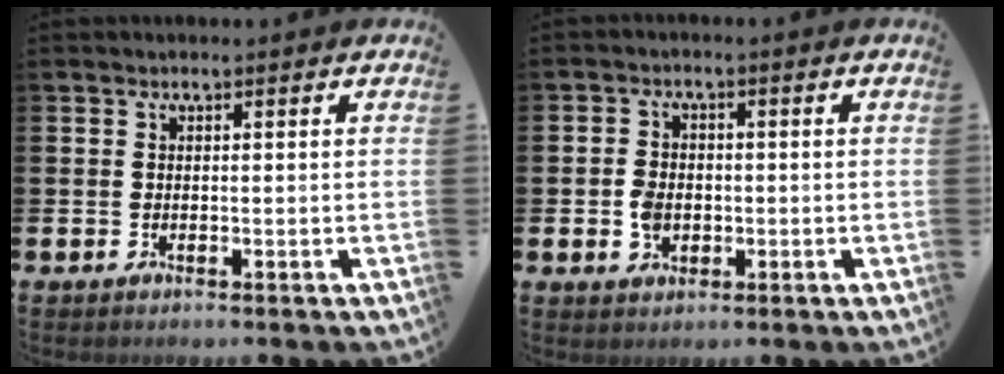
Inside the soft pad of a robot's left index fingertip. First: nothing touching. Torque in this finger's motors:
{"motor_torque": [0.86, 0.14, 0.43, 0.11]}